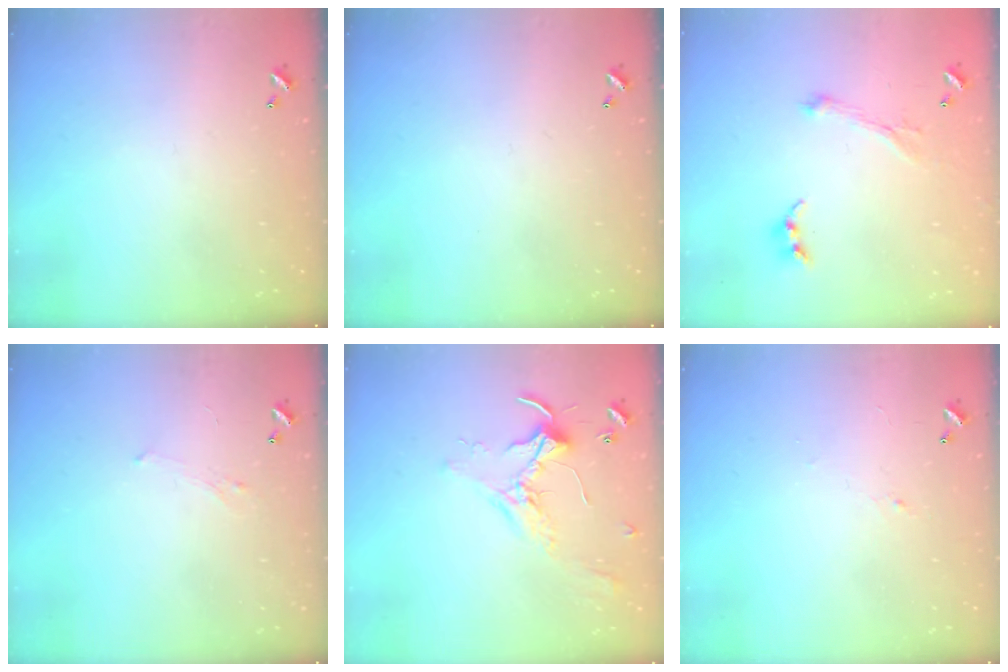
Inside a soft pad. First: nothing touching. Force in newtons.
{"total": 0.0}
{"total": 0.9, "press": 0.4, "slide": 0.8}
{"total": 0.9, "press": 0.7, "slide": 0.6}
{"total": 2.1, "press": 2.1, "slide": 0.4}
{"total": 1.2, "press": 1.1, "slide": 0.5}